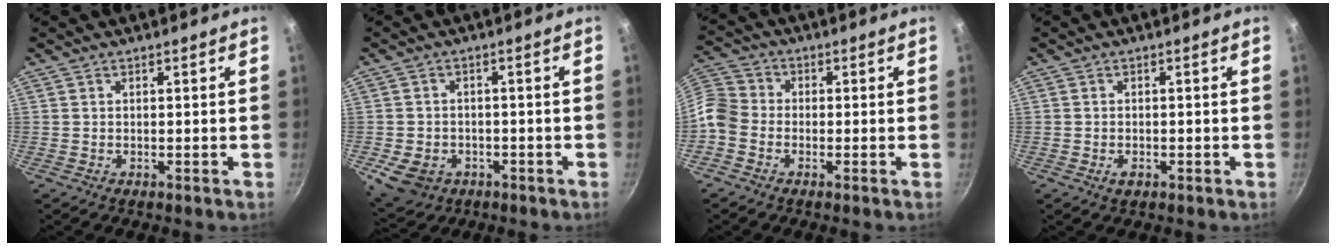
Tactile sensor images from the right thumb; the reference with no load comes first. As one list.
[{"total": 7.7, "force": [-2.7, 6.0, 4.0], "torque": [-0.059, 0.014, -0.032]}, {"total": 8.3, "force": [-2.8, 6.6, 4.1], "torque": [-0.075, 0.034, -0.077]}, {"total": 1.8, "force": [-0.7, 1.1, 1.1], "torque": [-0.020, 0.000, -0.014]}]